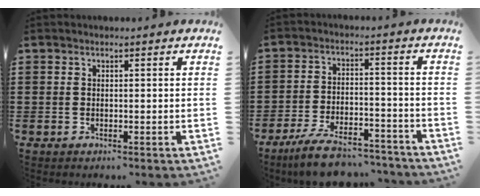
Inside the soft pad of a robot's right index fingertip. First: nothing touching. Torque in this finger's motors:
{"motor_torque": [0.64, 0.77, 0.72, 0.06]}